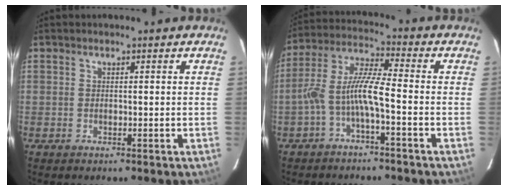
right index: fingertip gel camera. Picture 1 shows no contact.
{"total": 7.8, "force": [-3.1, 0.8, 7.1], "torque": [-0.166, 0.015, -0.059]}